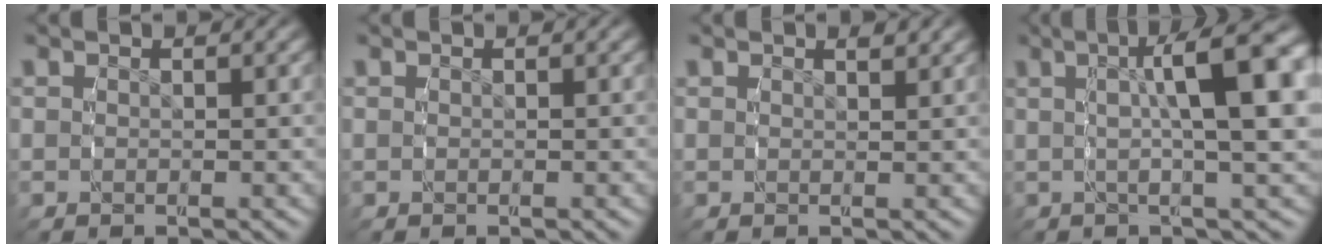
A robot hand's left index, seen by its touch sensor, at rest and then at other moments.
{"total": 0.0}
{"total": 0.7, "force": [0.7, -0.2, 0.1], "torque": [0.000, -0.001, 0.011]}
{"total": 8.7, "force": [1.8, 2.6, 8.1], "torque": [-0.107, 0.023, 0.022]}